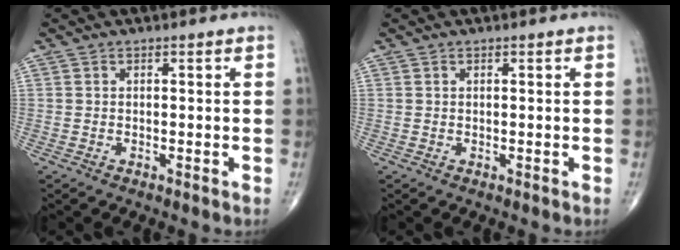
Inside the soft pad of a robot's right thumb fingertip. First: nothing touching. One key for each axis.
{"total": 0.0}